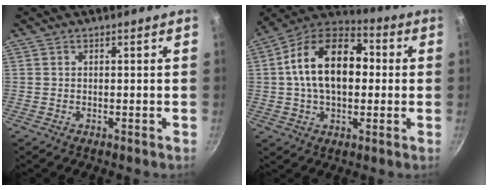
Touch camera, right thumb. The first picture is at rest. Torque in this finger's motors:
{"motor_torque": [0.10, 3.31, 1.79, 0.57, 0.57]}